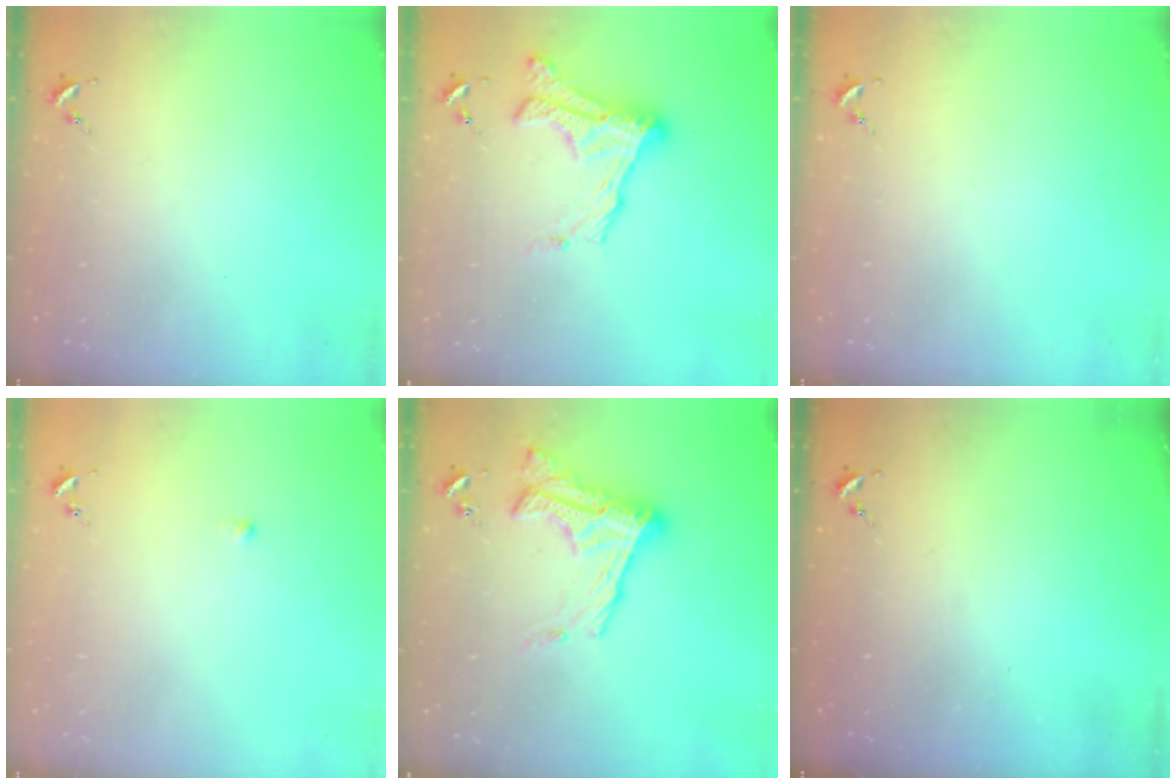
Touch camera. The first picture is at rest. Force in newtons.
{"total": 16.3, "press": 16.3, "slide": 1.0}
{"total": 0.0}
{"total": 3.5, "press": 3.5, "slide": 0.6}
{"total": 18.2, "press": 18.1, "slide": 1.3}
{"total": 0.0}